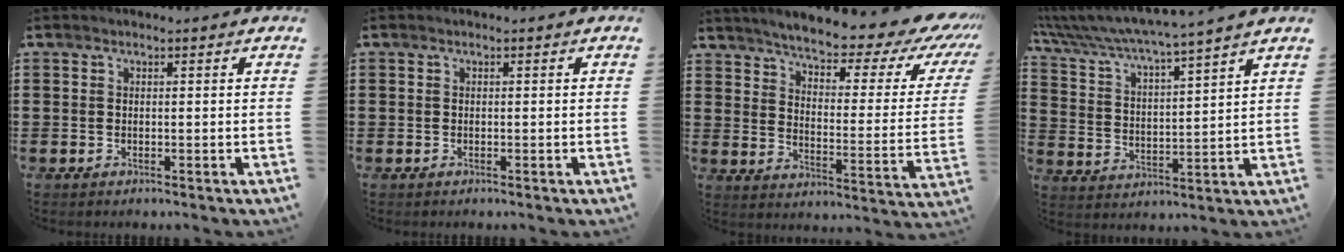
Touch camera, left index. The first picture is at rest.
{"total": 0.0}
{"total": 6.1, "force": [5.2, 0.4, 3.1], "torque": [-0.069, -0.045, 0.081]}
{"total": 4.9, "force": [4.5, -1.0, 1.7], "torque": [-0.055, -0.038, 0.070]}